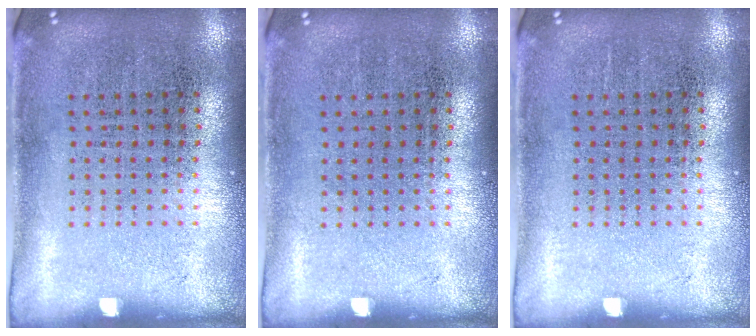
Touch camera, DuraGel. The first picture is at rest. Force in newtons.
{"total": 0.0}
{"total": 0.0}